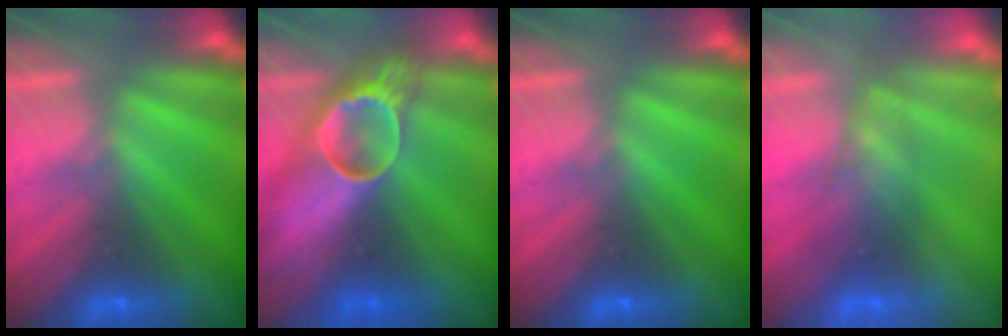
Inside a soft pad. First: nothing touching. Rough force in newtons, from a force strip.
{"total": 6.2}
{"total": 0.0}
{"total": 2.4}